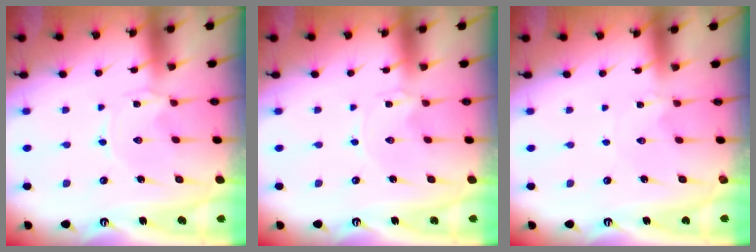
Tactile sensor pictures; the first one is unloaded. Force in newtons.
{"total": 0.0}
{"total": 0.0}